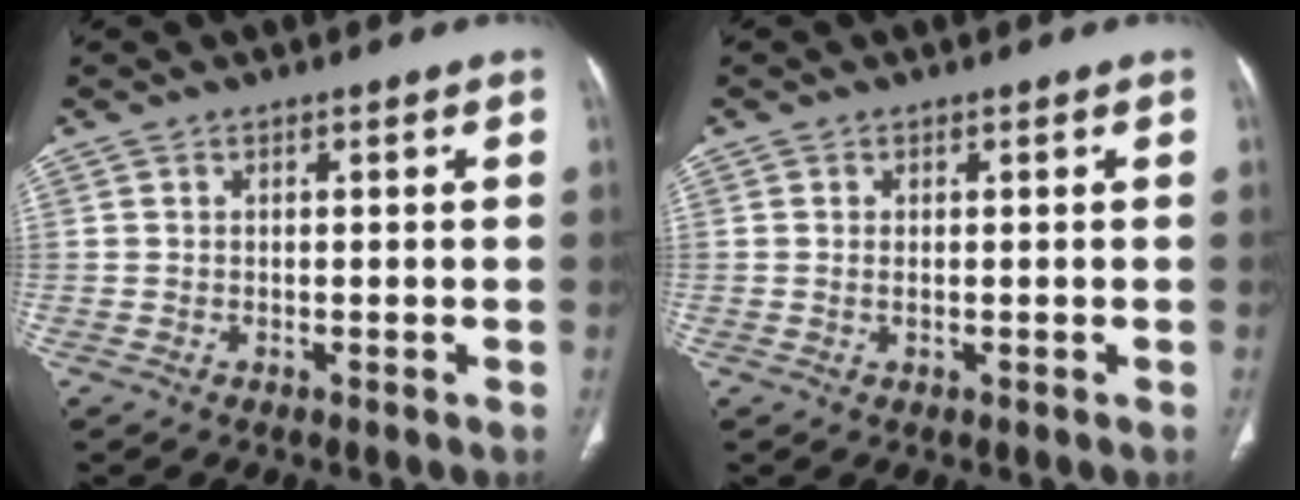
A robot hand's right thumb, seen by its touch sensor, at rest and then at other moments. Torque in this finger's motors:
{"motor_torque": [-0.30, 0.34, -0.06, 0.55, -0.05]}